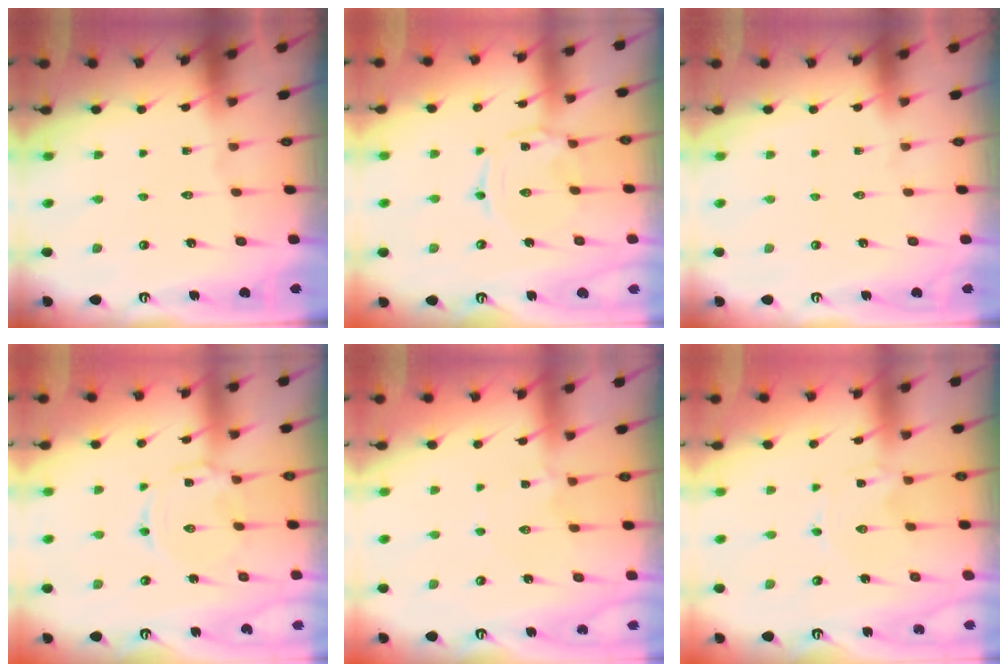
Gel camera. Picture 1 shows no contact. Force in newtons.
{"total": 1.5, "press": 1.5, "slide": 0.4}
{"total": 0.0}
{"total": 2.4, "press": 2.4, "slide": 0.4}
{"total": 1.8, "press": 1.8, "slide": 0.4}
{"total": 0.0}